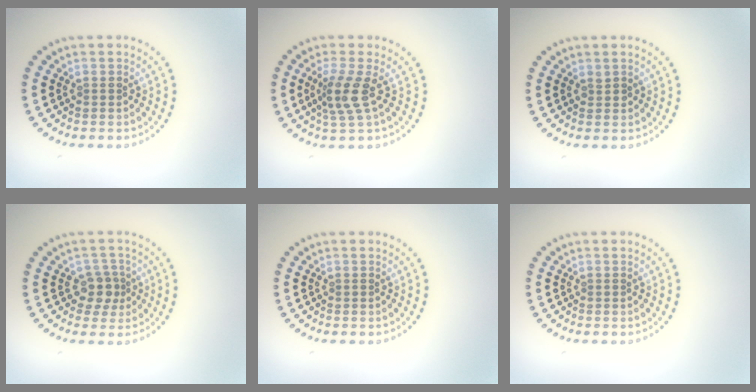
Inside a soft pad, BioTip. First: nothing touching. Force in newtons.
{"total": 2.8, "press": 2.2, "slide": 1.8}
{"total": 0.5, "press": 0.5, "slide": 0.1}
{"total": 2.3, "press": 1.9, "slide": 1.3}
{"total": 0.0}
{"total": 0.0}